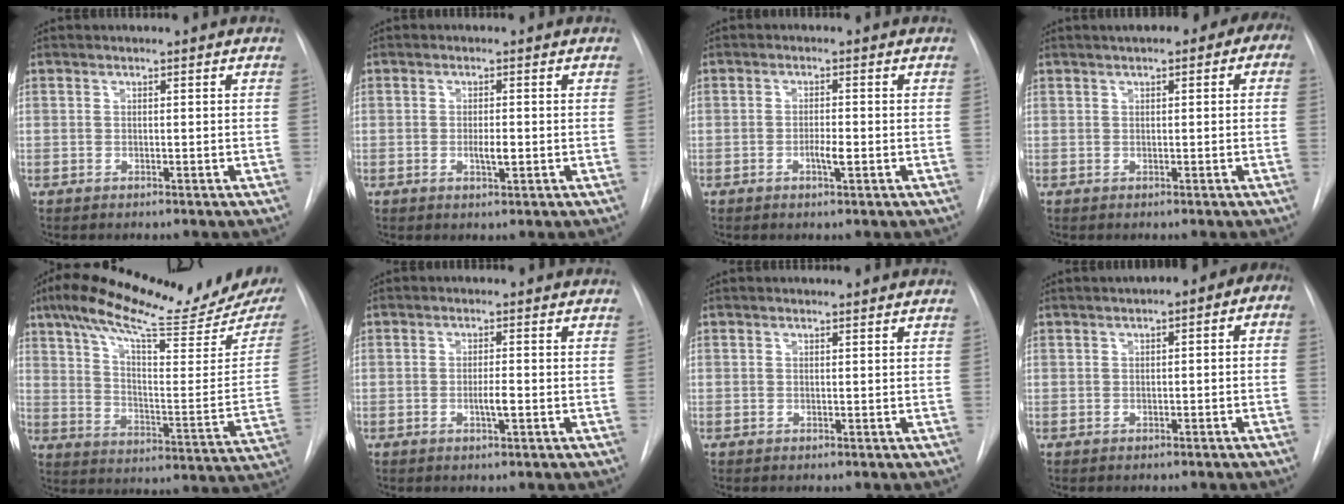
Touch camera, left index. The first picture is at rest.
{"total": 2.1, "force": [-0.4, 0.5, 2.0], "torque": [-0.038, -0.002, -0.006]}
{"total": 2.2, "force": [-0.8, 0.3, 2.0], "torque": [-0.037, -0.001, -0.013]}
{"total": 7.2, "force": [3.3, 2.6, 5.8], "torque": [-0.069, 0.035, 0.038]}
{"total": 24.0, "force": [19.7, 2.9, 13.4], "torque": [-0.215, -0.042, 0.272]}
{"total": 2.2, "force": [-0.7, 0.2, 2.1], "torque": [-0.039, -0.002, -0.012]}
{"total": 0.7, "force": [0.7, 0.1, -0.1], "torque": [-0.006, 0.003, 0.008]}
{"total": 5.0, "force": [1.0, 2.2, 4.4], "torque": [-0.051, 0.032, 0.006]}